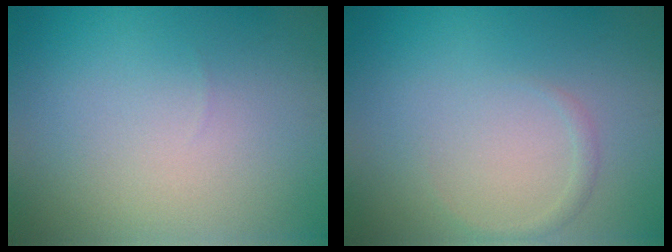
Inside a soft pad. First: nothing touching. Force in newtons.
{"total": 0.8, "press": 0.8, "slide": 0.0}